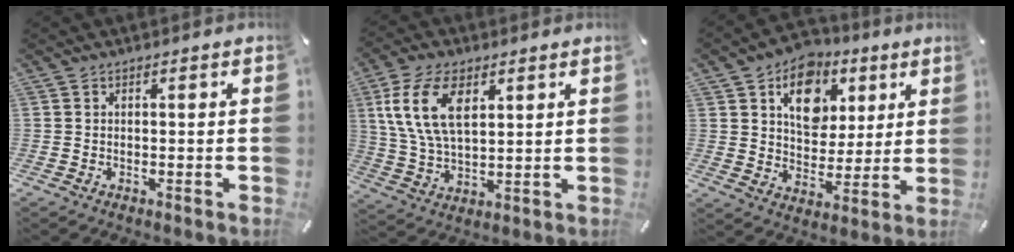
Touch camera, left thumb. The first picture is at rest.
{"total": 11.9, "force": [4.5, 6.6, 8.8], "torque": [-0.215, 0.001, 0.080]}
{"total": 13.3, "force": [6.0, 10.3, 5.9], "torque": [-0.079, -0.026, 0.108]}